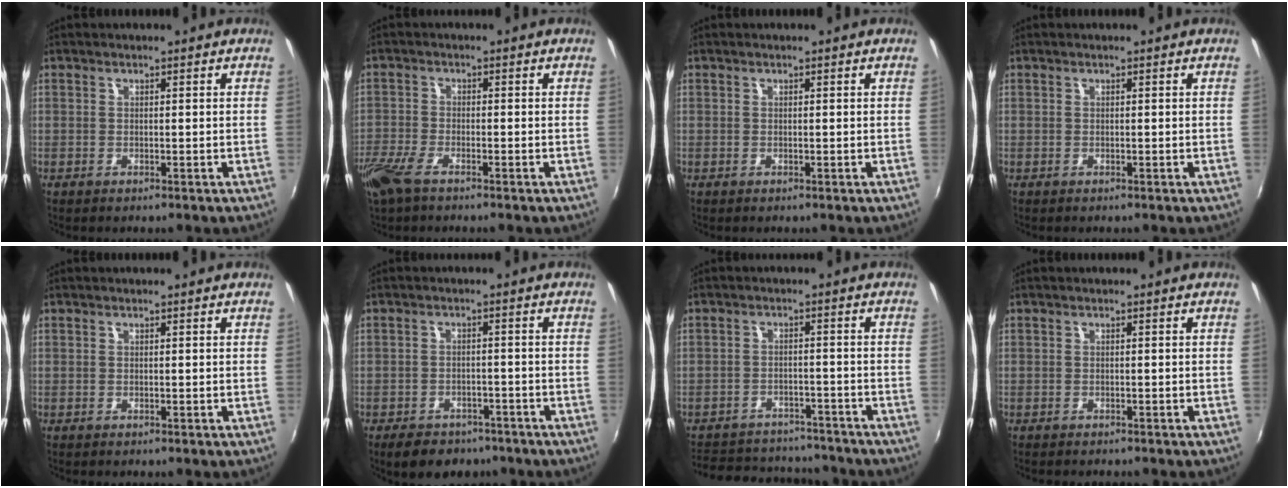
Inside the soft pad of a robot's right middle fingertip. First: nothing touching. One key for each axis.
{"total": 6.5, "fx": -4.6, "fy": 2.1, "fz": 4.2, "tx": -0.109, "ty": -0.017, "tz": -0.094}
{"total": 0.0}
{"total": 0.0}
{"total": 0.0}
{"total": 8.6, "fx": -6.3, "fy": 4.8, "fz": 3.3, "tx": -0.077, "ty": 0.001, "tz": -0.085}
{"total": 15.0, "fx": -12.8, "fy": 6.5, "fz": 4.4, "tx": -0.114, "ty": 0.034, "tz": -0.168}
{"total": 1.3, "fx": -1.2, "fy": 0.3, "fz": 0.3, "tx": -0.010, "ty": -0.006, "tz": -0.018}